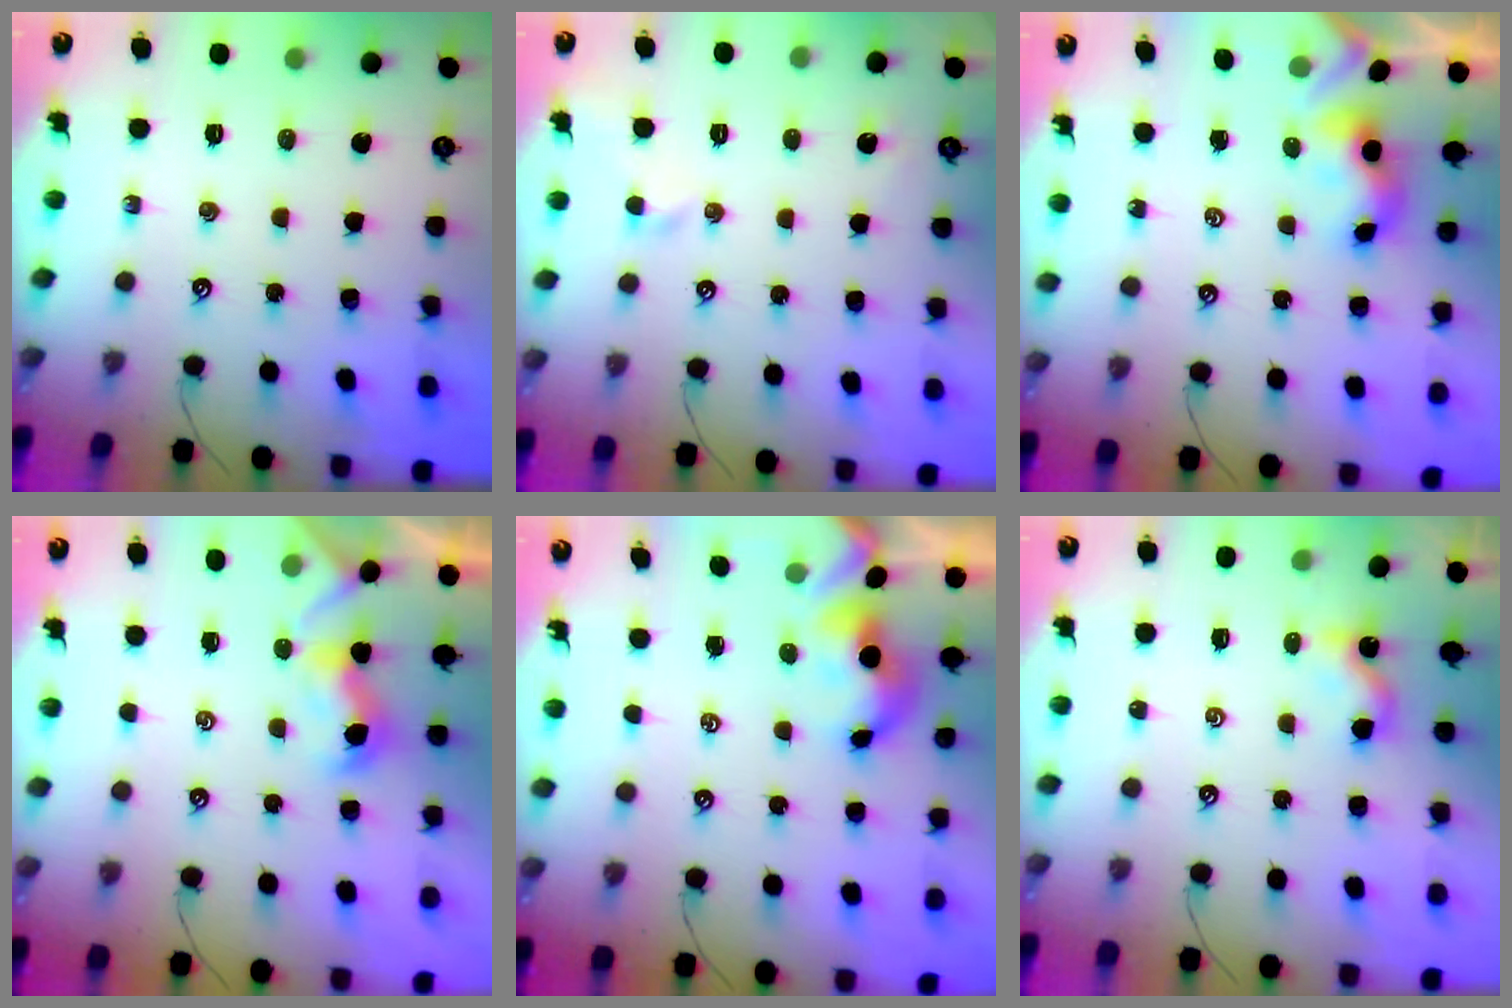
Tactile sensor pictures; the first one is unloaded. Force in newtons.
{"total": 0.9, "press": 0.9, "slide": 0.1}
{"total": 3.6, "press": 3.6, "slide": 0.2}
{"total": 2.3, "press": 2.2, "slide": 0.8}
{"total": 1.2, "press": 1.2, "slide": 0.1}
{"total": 1.2, "press": 1.2, "slide": 0.2}